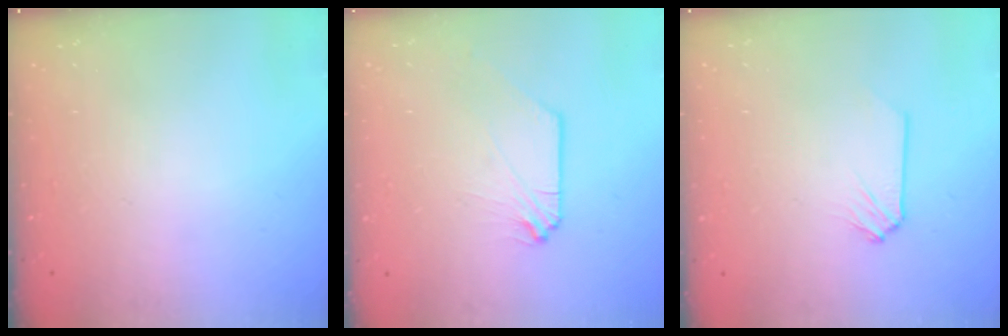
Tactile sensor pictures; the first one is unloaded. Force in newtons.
{"total": 0.0}
{"total": 0.0}